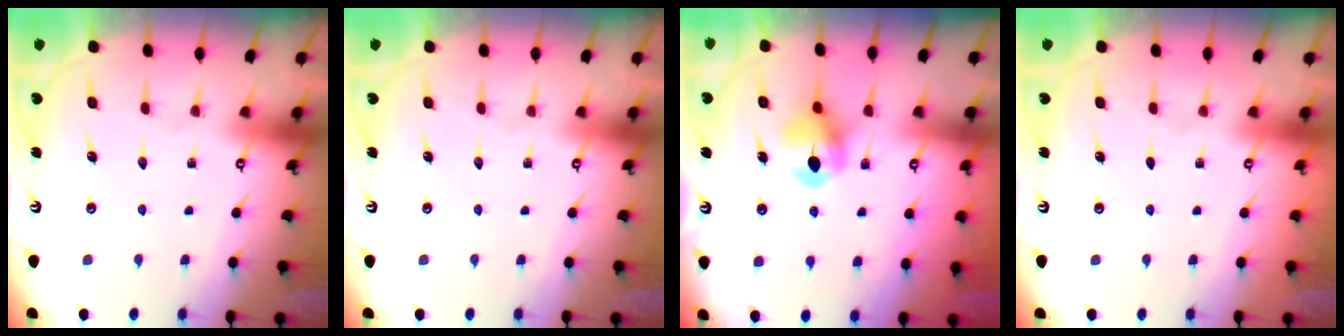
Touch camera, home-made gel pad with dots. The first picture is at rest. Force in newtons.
{"total": 0.0}
{"total": 8.0, "press": 7.9, "slide": 0.5}
{"total": 0.0}